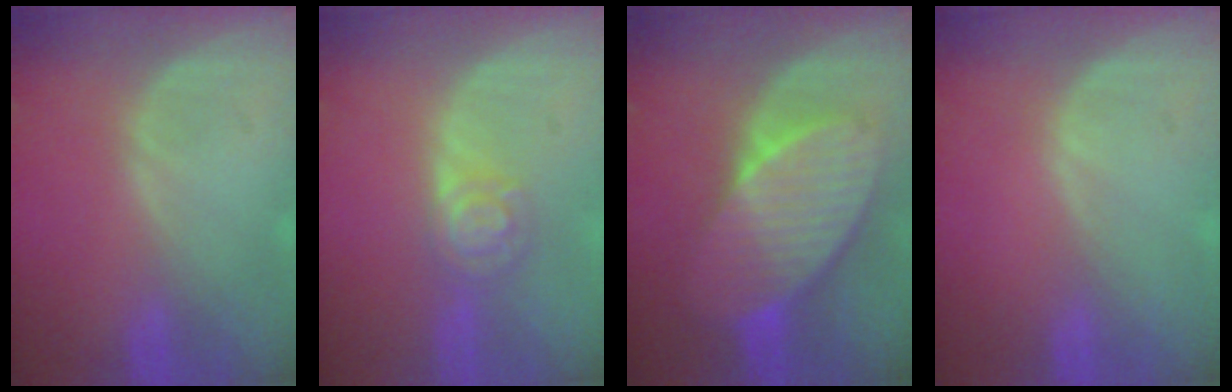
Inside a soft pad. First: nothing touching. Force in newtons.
{"total": 4.9, "press": 4.3, "slide": 2.4}
{"total": 9.8, "press": 9.8, "slide": 0.4}
{"total": 0.0}